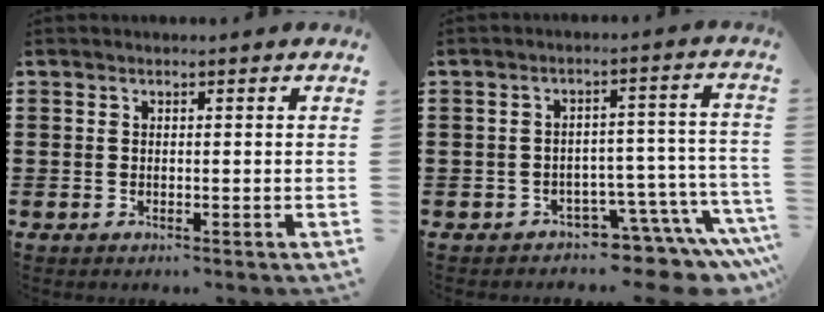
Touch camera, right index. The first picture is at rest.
{"total": 4.5, "force": [-3.6, 2.2, 1.5], "torque": [-0.032, 0.002, -0.068]}